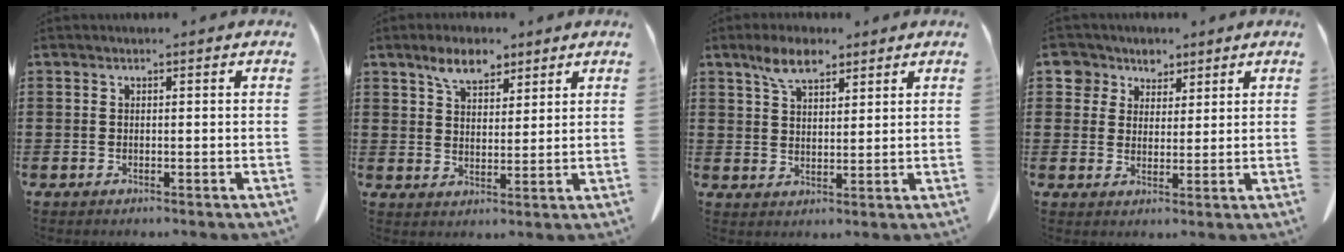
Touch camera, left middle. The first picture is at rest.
{"total": 5.8, "force": [4.3, 2.7, 2.8], "torque": [-0.059, -0.002, 0.079]}
{"total": 5.9, "force": [4.0, 2.5, 3.5], "torque": [-0.079, 0.006, 0.074]}
{"total": 5.0, "force": [3.5, 3.6, 0.7], "torque": [-0.031, 0.000, 0.063]}